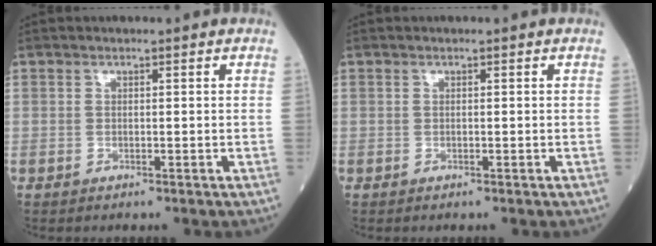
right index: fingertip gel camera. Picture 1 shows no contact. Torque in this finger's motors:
{"motor_torque": [0.00, 0.00, 0.00, -0.01]}